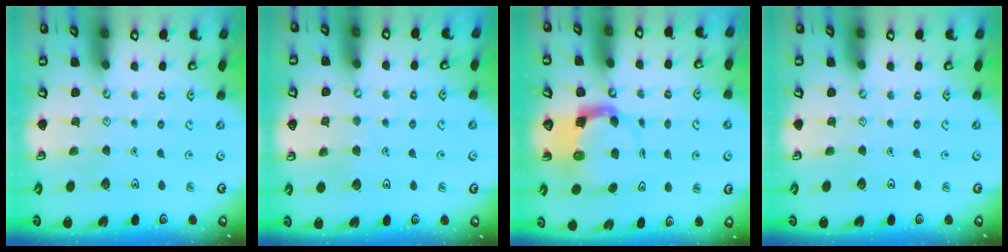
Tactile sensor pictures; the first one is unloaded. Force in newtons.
{"total": 3.5, "press": 3.5, "slide": 0.3}
{"total": 3.8, "press": 3.7, "slide": 0.5}
{"total": 0.0}